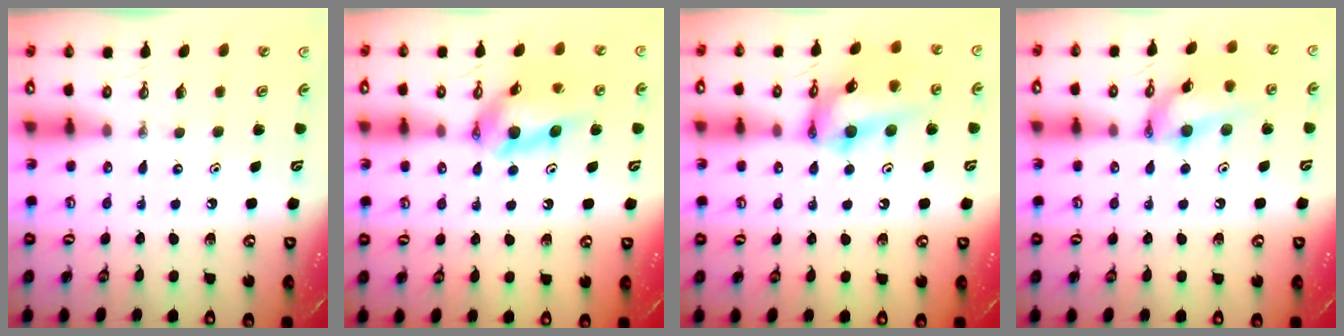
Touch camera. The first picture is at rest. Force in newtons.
{"total": 10.9, "press": 10.9, "slide": 1.2}
{"total": 15.3, "press": 15.2, "slide": 1.5}
{"total": 13.4, "press": 13.4, "slide": 1.2}